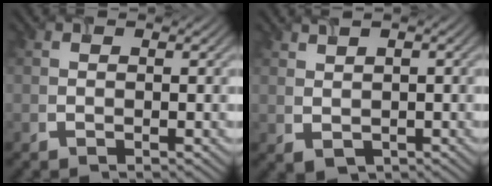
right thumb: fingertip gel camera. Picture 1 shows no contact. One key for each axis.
{"total": 1.8, "fx": 0.8, "fy": 1.1, "fz": 1.2, "tx": -0.027, "ty": -0.004, "tz": 0.022}